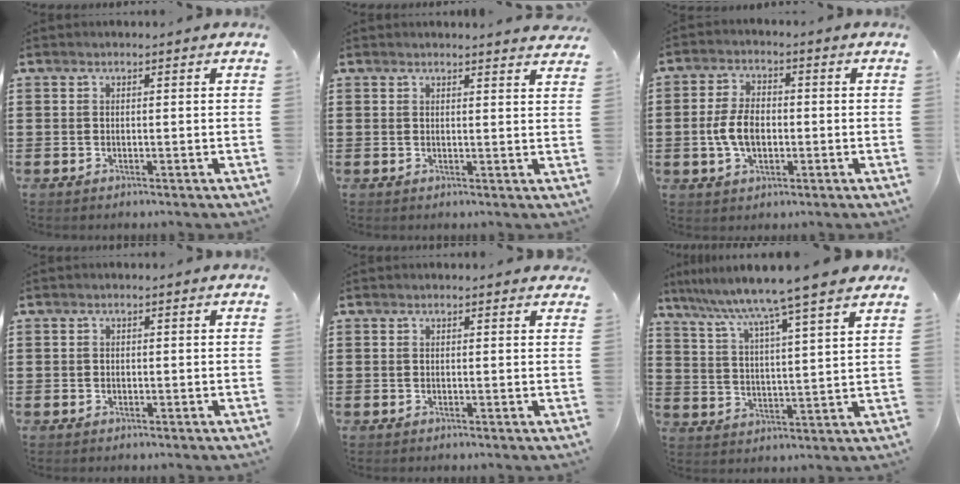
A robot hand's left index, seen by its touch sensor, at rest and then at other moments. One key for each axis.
{"total": 1.9, "fx": 1.8, "fy": -0.1, "fz": 0.5, "tx": -0.005, "ty": -0.006, "tz": 0.033}
{"total": 6.1, "fx": -0.9, "fy": 3.6, "fz": 4.8, "tx": -0.116, "ty": 0.000, "tz": -0.024}
{"total": 0.5, "fx": -0.1, "fy": 0.5, "fz": 0.1, "tx": -0.004, "ty": 0.003, "tz": -0.001}
{"total": 0.7, "fx": 0.5, "fy": 0.3, "fz": 0.4, "tx": -0.001, "ty": -0.002, "tz": 0.008}
{"total": 7.6, "fx": 6.6, "fy": -1.6, "fz": 3.5, "tx": -0.096, "ty": -0.047, "tz": 0.101}